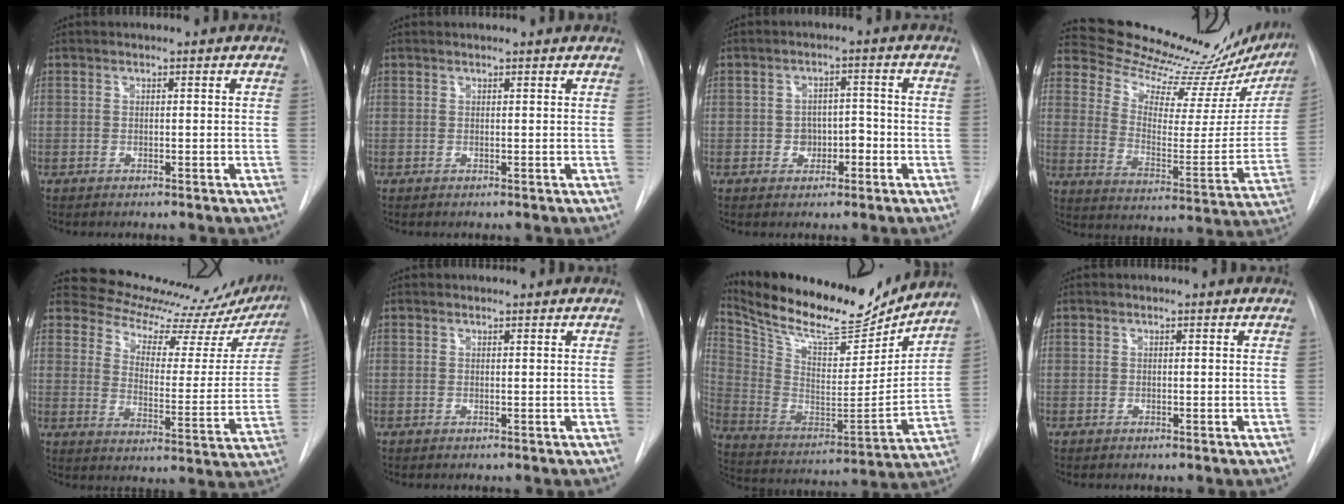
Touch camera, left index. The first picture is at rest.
{"total": 0.9, "force": [0.9, 0.1, 0.0], "torque": [-0.006, 0.009, 0.010]}
{"total": 3.7, "force": [-2.0, 2.7, 1.7], "torque": [-0.018, 0.007, -0.025]}
{"total": 22.5, "force": [21.8, 2.8, 4.6], "torque": [-0.077, -0.115, 0.289]}
{"total": 20.9, "force": [19.9, 4.8, 4.4], "torque": [-0.055, -0.081, 0.242]}
{"total": 0.5, "force": [-0.5, 0.0, -0.3], "torque": [0.002, -0.004, -0.005]}
{"total": 21.2, "force": [19.0, 4.8, 8.0], "torque": [-0.159, -0.025, 0.310]}
{"total": 0.0}